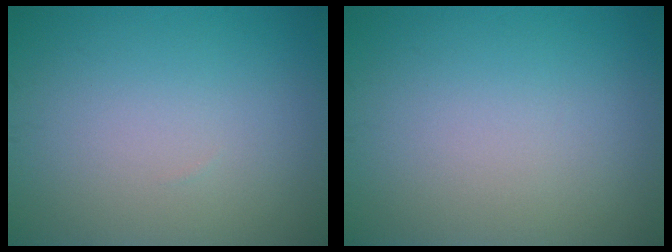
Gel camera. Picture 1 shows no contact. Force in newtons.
{"total": 0.0}